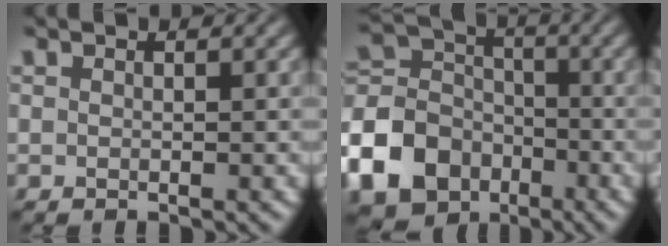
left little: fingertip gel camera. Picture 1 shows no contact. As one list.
[{"total": 11.5, "force": [-5.5, 9.0, 4.5], "torque": [-0.116, -0.014, -0.126]}]